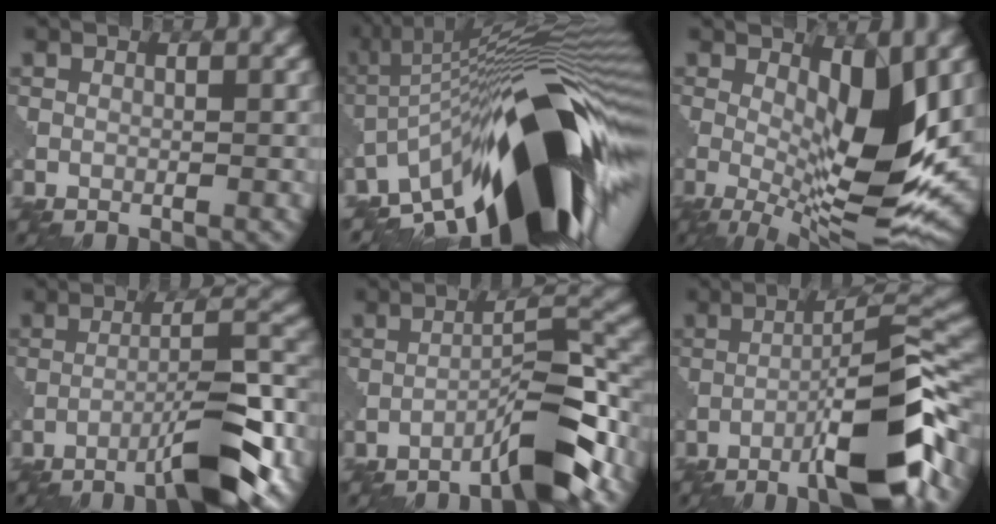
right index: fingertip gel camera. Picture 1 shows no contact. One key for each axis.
{"total": 18.2, "fx": -6.9, "fy": 5.7, "fz": 15.9, "tx": -0.226, "ty": 0.030, "tz": -0.141}
{"total": 9.9, "fx": 1.0, "fy": 3.2, "fz": 9.4, "tx": -0.153, "ty": -0.012, "tz": 0.023}
{"total": 7.8, "fx": -4.9, "fy": 1.1, "fz": 5.9, "tx": -0.085, "ty": 0.016, "tz": -0.079}
{"total": 5.8, "fx": -4.1, "fy": 0.6, "fz": 4.0, "tx": -0.057, "ty": 0.018, "tz": -0.070}
{"total": 10.9, "fx": -5.7, "fy": 1.9, "fz": 9.2, "tx": -0.133, "ty": 0.017, "tz": -0.091}